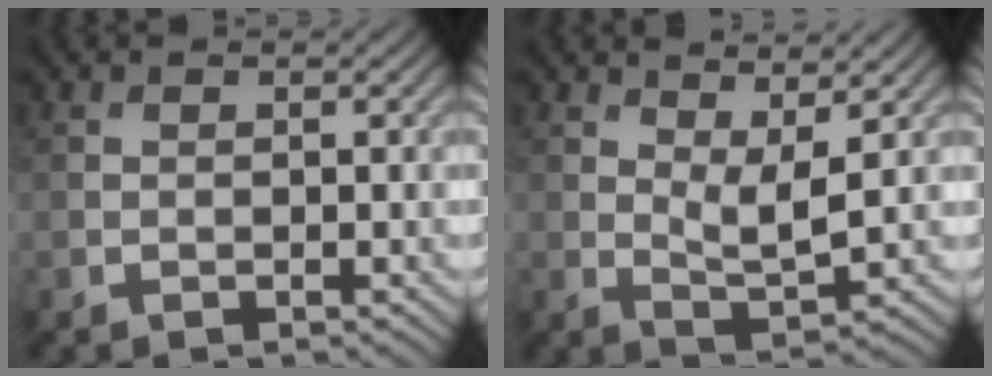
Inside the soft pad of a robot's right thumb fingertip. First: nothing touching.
{"total": 4.0, "force": [1.9, 1.4, 3.2], "torque": [-0.068, -0.006, 0.036]}